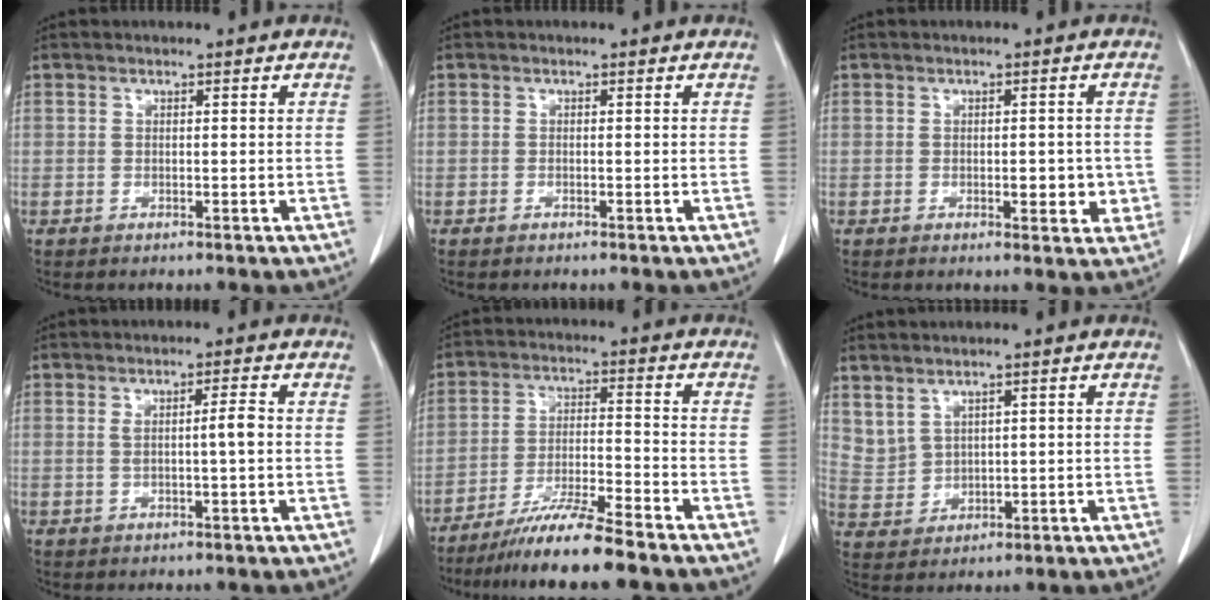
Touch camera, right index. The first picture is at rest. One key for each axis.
{"total": 0.0}
{"total": 3.9, "fx": -0.7, "fy": 1.8, "fz": 3.4, "tx": -0.034, "ty": 0.000, "tz": -0.006}
{"total": 2.6, "fx": 0.1, "fy": -0.1, "fz": 2.6, "tx": -0.041, "ty": 0.004, "tz": 0.006}
{"total": 9.3, "fx": -7.7, "fy": -0.8, "fz": 5.1, "tx": -0.085, "ty": -0.024, "tz": -0.138}
{"total": 3.6, "fx": 2.7, "fy": 2.2, "fz": 1.1, "tx": -0.023, "ty": 0.003, "tz": 0.072}